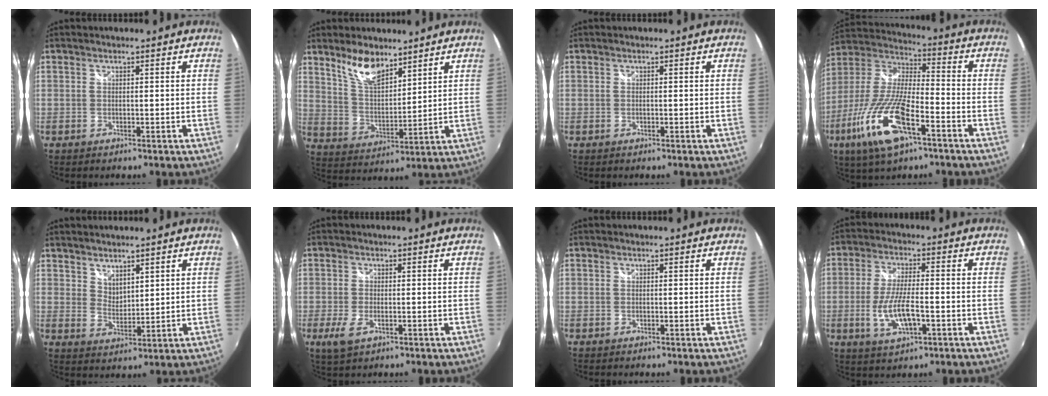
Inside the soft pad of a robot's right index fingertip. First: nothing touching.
{"total": 9.3, "force": [6.9, 3.6, 5.2], "torque": [-0.095, 0.003, 0.135]}
{"total": 0.0}
{"total": 18.9, "force": [-9.2, 5.6, 15.6], "torque": [-0.328, -0.036, -0.179]}
{"total": 4.2, "force": [3.5, 1.8, 1.5], "torque": [-0.017, -0.005, 0.064]}
{"total": 4.2, "force": [-1.8, 1.8, 3.3], "torque": [-0.073, -0.010, -0.030]}
{"total": 0.0}
{"total": 9.2, "force": [-2.8, 3.0, 8.2], "torque": [-0.167, -0.010, -0.048]}